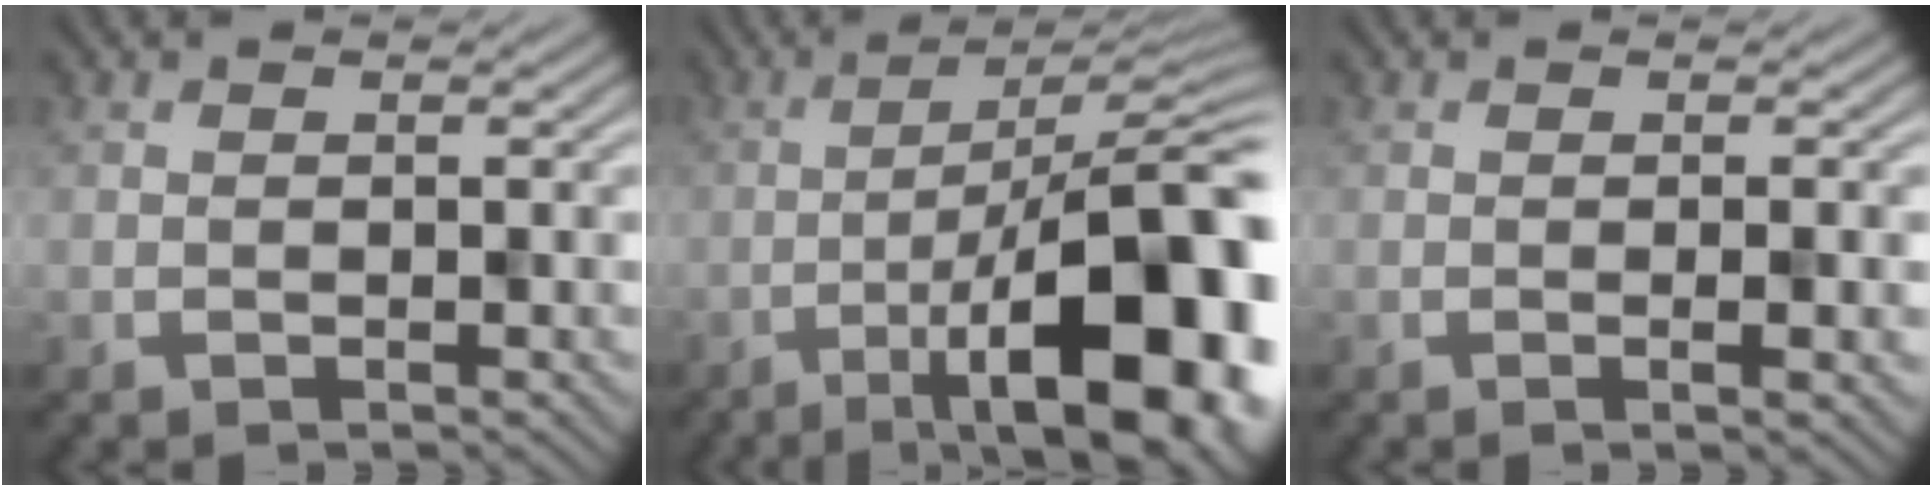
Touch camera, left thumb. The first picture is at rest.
{"total": 17.5, "force": [-6.6, 5.0, 15.4], "torque": [-0.200, 0.006, -0.093]}
{"total": 1.9, "force": [-0.4, 0.1, 1.9], "torque": [-0.034, 0.004, -0.009]}